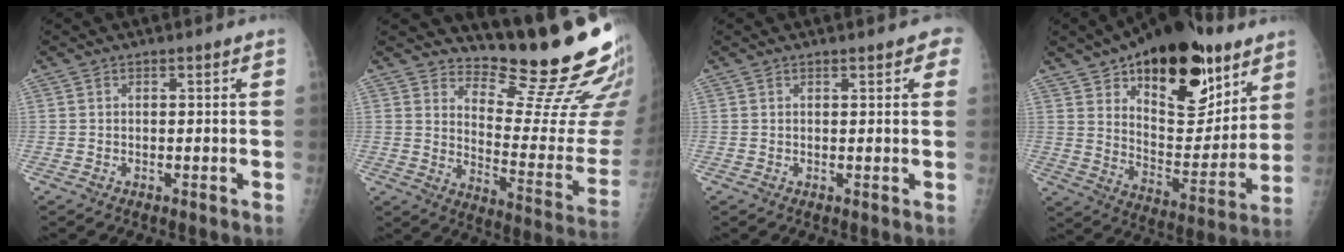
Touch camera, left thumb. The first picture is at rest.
{"total": 18.2, "force": [16.3, 2.5, 7.7], "torque": [-0.071, -0.183, 0.218]}
{"total": 3.2, "force": [1.8, 1.2, 2.4], "torque": [-0.014, 0.000, 0.017]}
{"total": 25.9, "force": [14.7, 12.6, 17.2], "torque": [-0.210, -0.056, 0.230]}